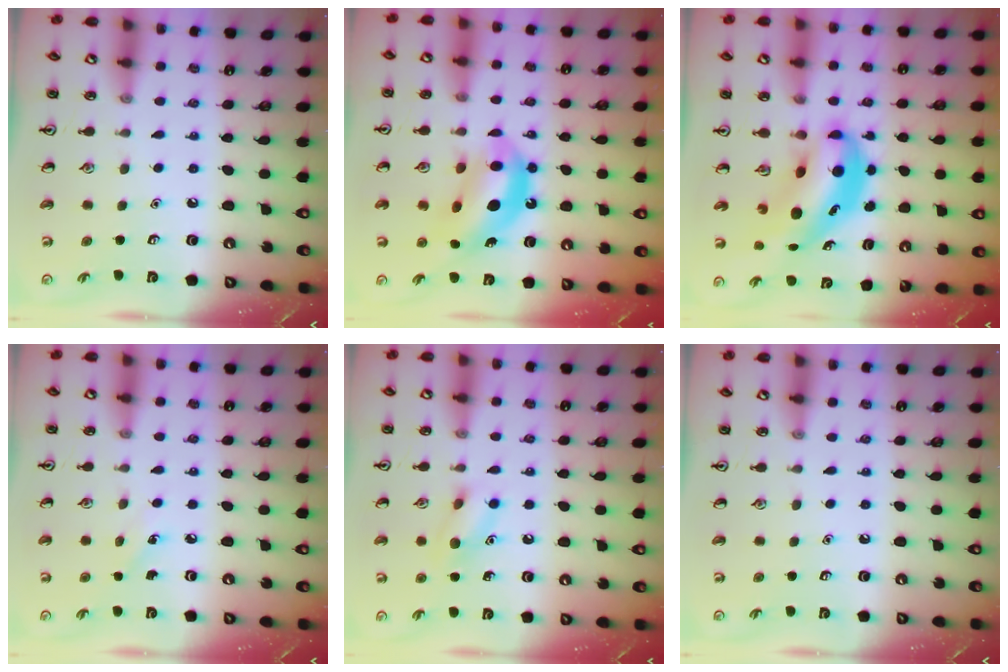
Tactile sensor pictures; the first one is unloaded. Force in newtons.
{"total": 12.0, "press": 11.4, "slide": 3.7}
{"total": 6.6, "press": 6.4, "slide": 1.6}
{"total": 3.6, "press": 3.4, "slide": 1.3}
{"total": 8.3, "press": 8.2, "slide": 1.4}
{"total": 0.0}